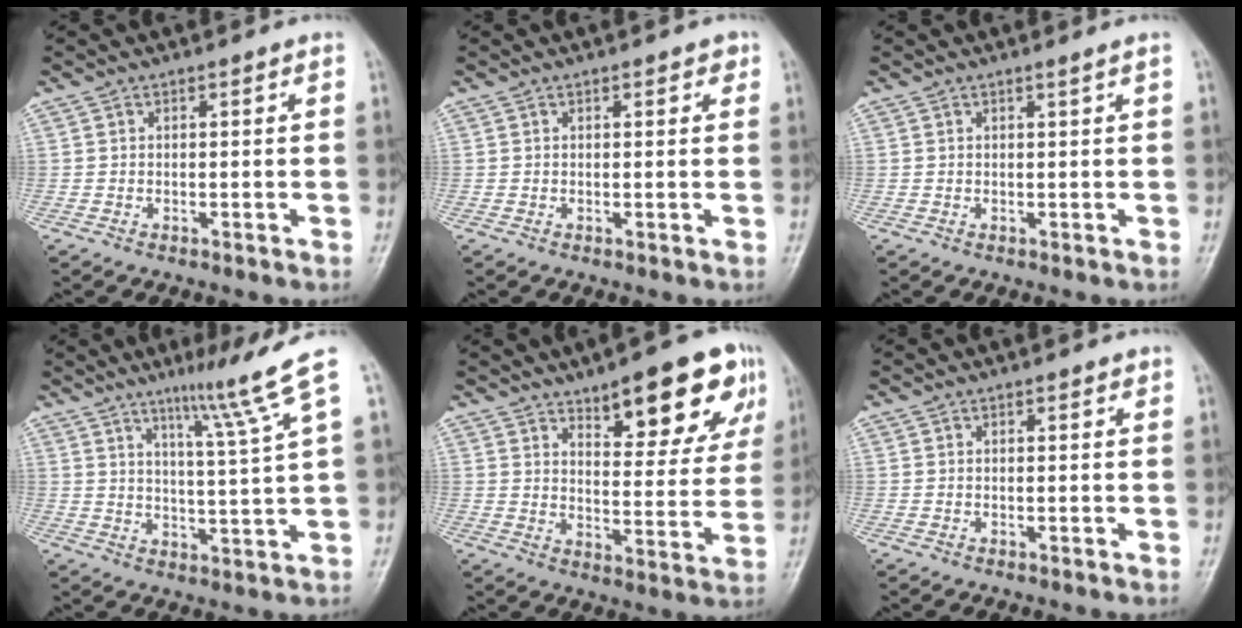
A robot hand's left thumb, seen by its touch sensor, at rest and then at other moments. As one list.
[{"total": 1.4, "force": [0.8, 0.8, 0.9], "torque": [0.000, 0.001, 0.008]}, {"total": 0.8, "force": [0.4, -0.3, 0.5], "torque": [-0.019, -0.008, 0.012]}, {"total": 9.6, "force": [6.0, -1.5, 7.3], "torque": [-0.107, -0.042, 0.094]}, {"total": 17.3, "force": [10.0, 5.9, 12.8], "torque": [-0.126, -0.043, 0.143]}, {"total": 0.7, "force": [0.5, 0.3, 0.4], "torque": [-0.002, 0.001, 0.006]}]